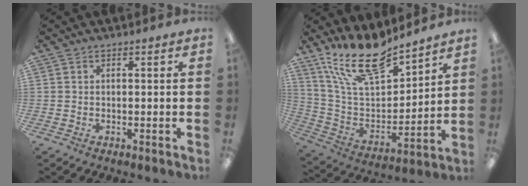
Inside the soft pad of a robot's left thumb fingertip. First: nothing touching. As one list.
[{"total": 18.7, "force": [14.7, 6.6, 9.5], "torque": [-0.196, -0.084, 0.263]}]